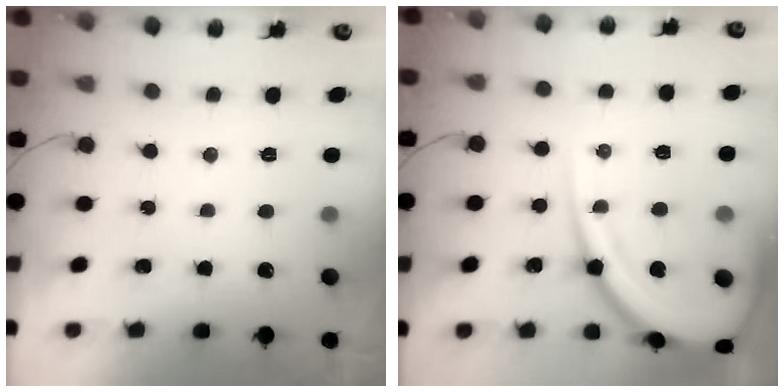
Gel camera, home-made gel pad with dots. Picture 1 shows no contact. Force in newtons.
{"total": 17.9, "press": 17.8, "slide": 1.2}